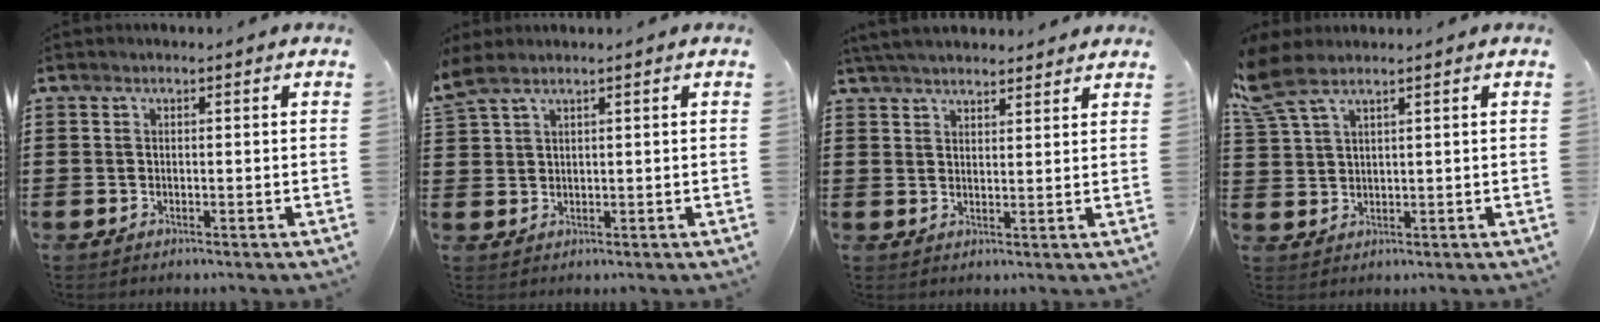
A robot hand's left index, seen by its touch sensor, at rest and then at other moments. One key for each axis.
{"total": 2.3, "fx": 1.7, "fy": 0.6, "fz": 1.4, "tx": -0.032, "ty": 0.002, "tz": 0.031}
{"total": 4.4, "fx": 4.2, "fy": 0.9, "fz": 1.0, "tx": -0.032, "ty": -0.004, "tz": 0.080}
{"total": 4.5, "fx": 3.0, "fy": 1.6, "fz": 2.8, "tx": -0.074, "ty": -0.002, "tz": 0.054}